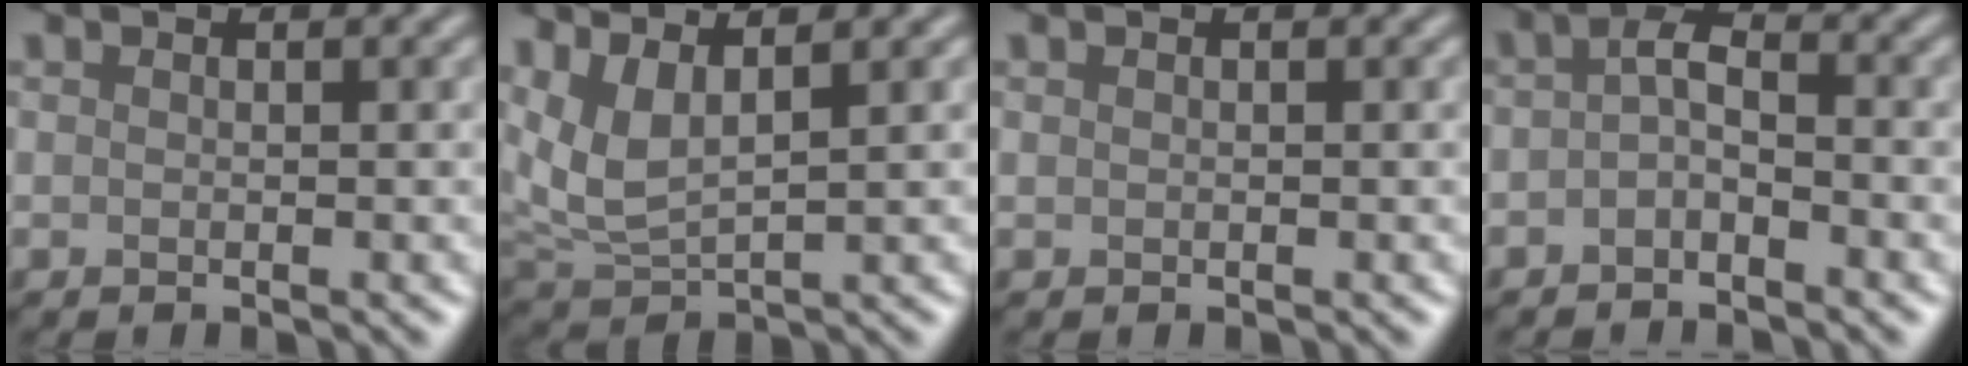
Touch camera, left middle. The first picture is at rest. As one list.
[{"total": 4.4, "force": [2.2, 1.5, 3.5], "torque": [-0.090, -0.003, 0.054]}, {"total": 0.0}, {"total": 2.2, "force": [-1.2, 0.9, 1.7], "torque": [-0.034, 0.005, -0.028]}]